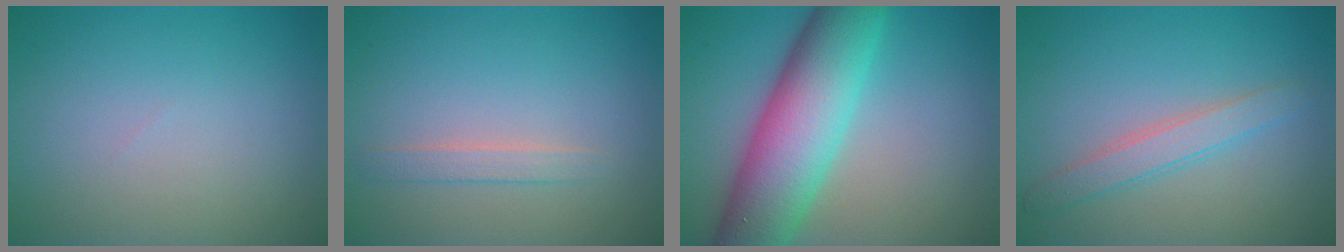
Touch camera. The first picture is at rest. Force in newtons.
{"total": 1.3, "press": 1.3, "slide": 0.1}
{"total": 10.6, "press": 10.5, "slide": 0.5}
{"total": 2.4, "press": 2.4, "slide": 0.2}